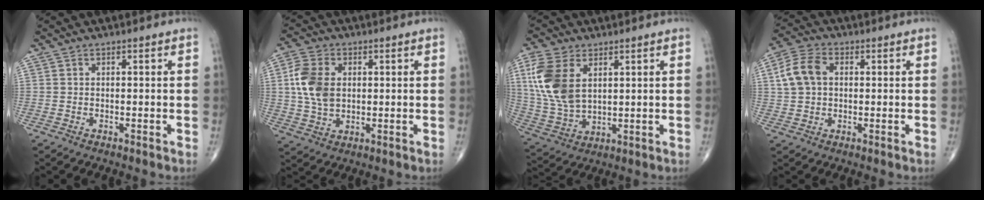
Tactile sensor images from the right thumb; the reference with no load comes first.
{"total": 9.5, "force": [1.4, 6.7, 6.7], "torque": [-0.128, 0.003, 0.030]}
{"total": 13.7, "force": [4.3, 8.4, 10.0], "torque": [-0.213, -0.011, 0.095]}
{"total": 7.8, "force": [1.4, 5.5, 5.3], "torque": [-0.107, 0.017, 0.024]}